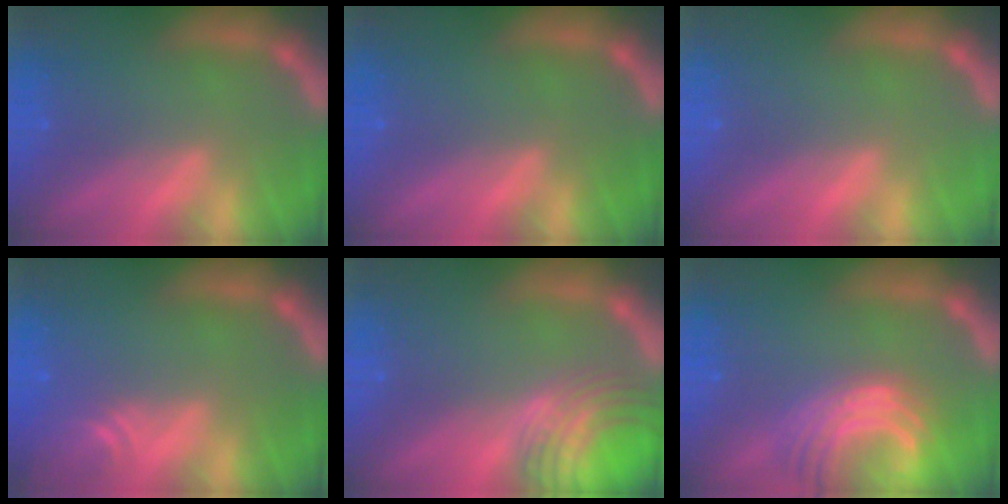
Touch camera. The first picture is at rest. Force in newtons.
{"total": 0.0}
{"total": 0.0}
{"total": 3.0}
{"total": 7.5}
{"total": 7.6}